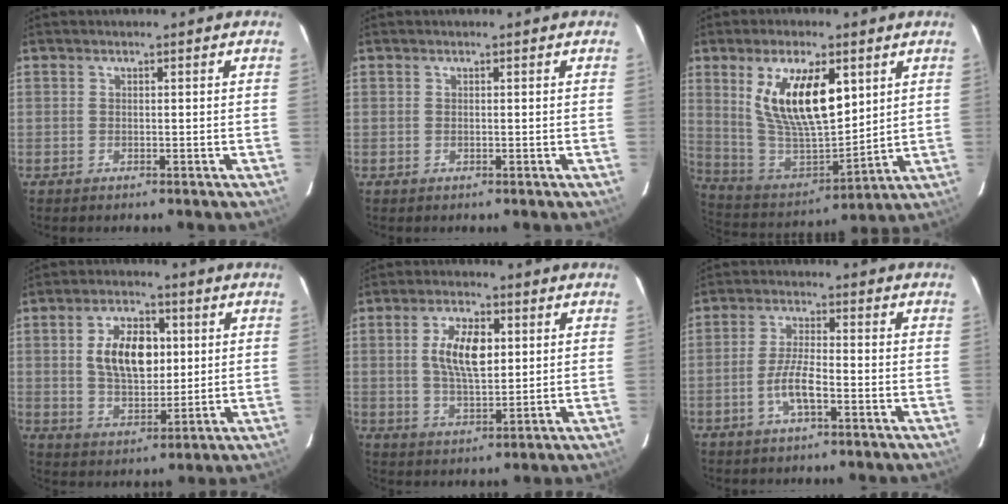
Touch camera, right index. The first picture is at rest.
{"total": 0.0}
{"total": 17.7, "force": [6.5, 7.4, 14.7], "torque": [-0.274, -0.004, 0.136]}
{"total": 11.2, "force": [2.1, 6.4, 8.9], "torque": [-0.156, 0.014, 0.044]}
{"total": 8.7, "force": [1.8, 3.9, 7.6], "torque": [-0.142, 0.007, 0.035]}
{"total": 5.5, "force": [-2.5, 1.1, 4.8], "torque": [-0.101, 0.002, -0.049]}